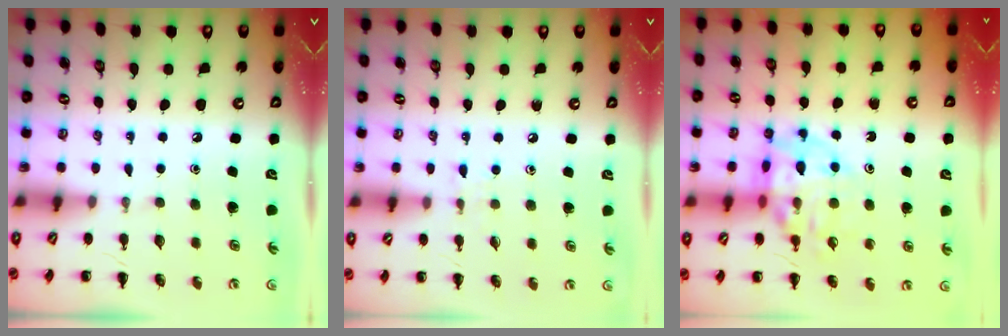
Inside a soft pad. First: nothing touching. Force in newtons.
{"total": 4.3, "press": 4.0, "slide": 1.5}
{"total": 14.4, "press": 14.2, "slide": 2.6}